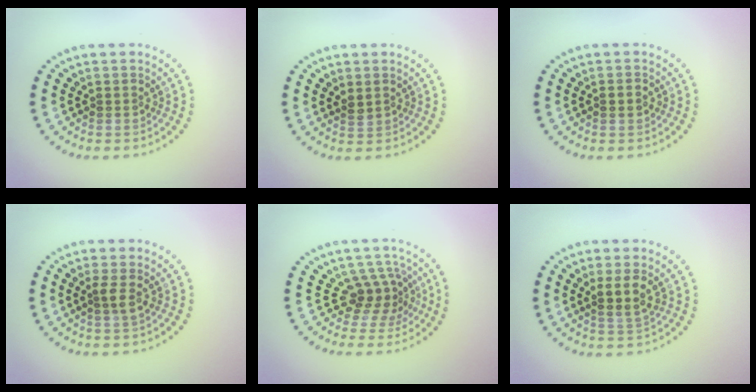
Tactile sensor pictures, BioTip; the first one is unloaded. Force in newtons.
{"total": 0.9, "press": 0.8, "slide": 0.5}
{"total": 1.4, "press": 1.4, "slide": 0.2}
{"total": 1.4, "press": 1.1, "slide": 0.8}
{"total": 3.0, "press": 1.9, "slide": 2.3}
{"total": 2.3, "press": 2.1, "slide": 1.1}